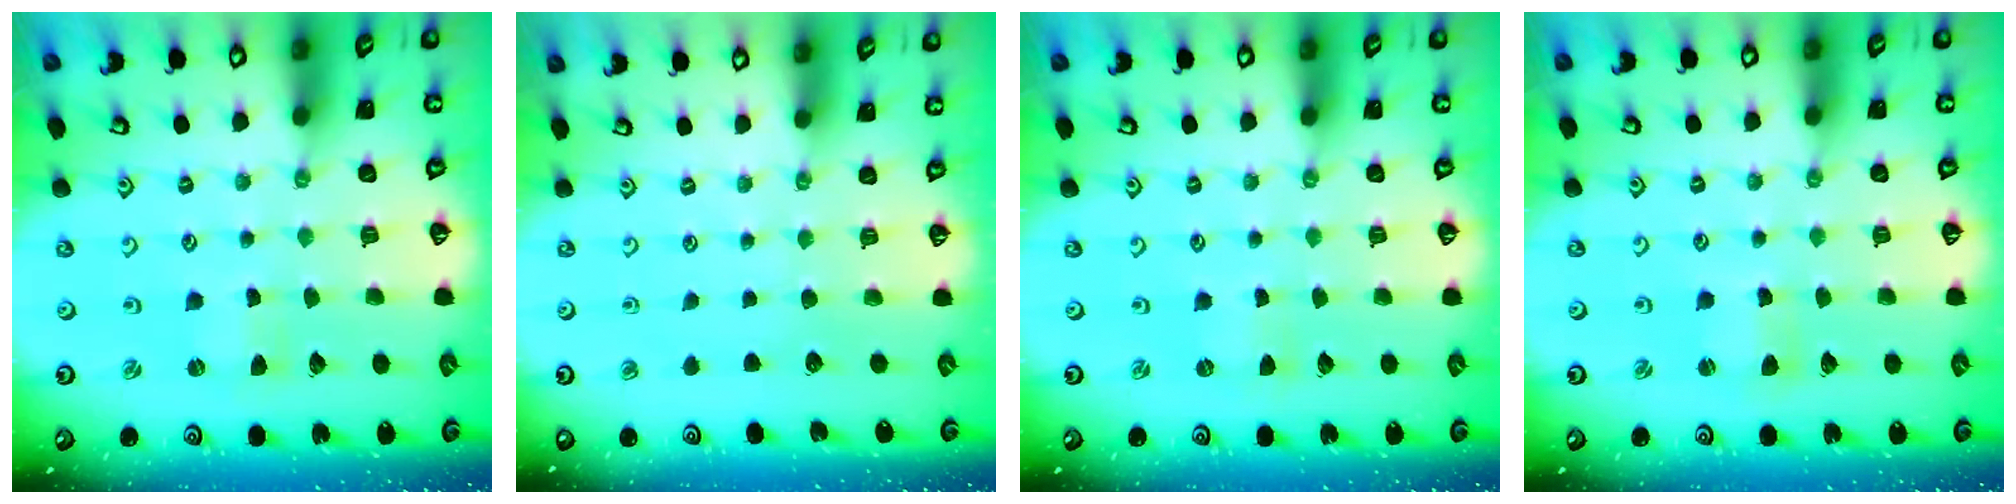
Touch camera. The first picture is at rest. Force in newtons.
{"total": 0.0}
{"total": 0.0}
{"total": 2.2, "press": 2.2, "slide": 0.3}